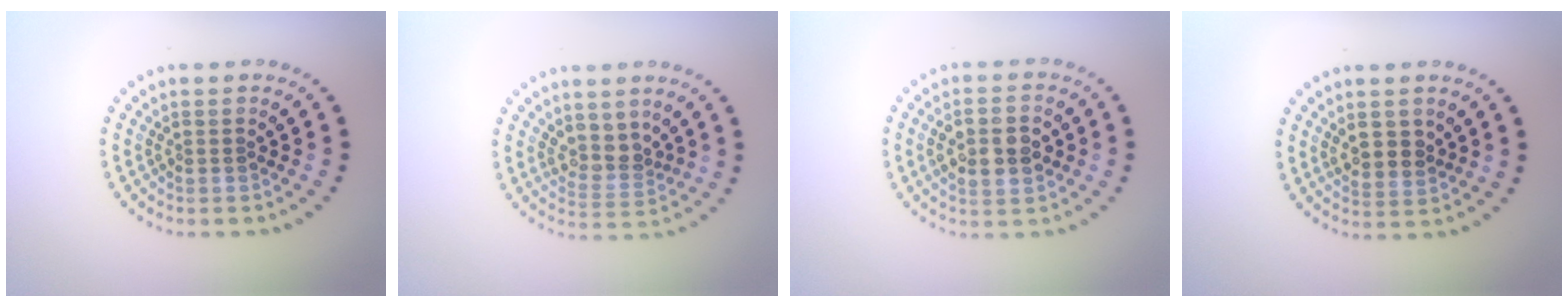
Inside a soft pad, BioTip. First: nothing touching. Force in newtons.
{"total": 2.6, "press": 2.0, "slide": 1.6}
{"total": 4.2, "press": 4.2, "slide": 0.4}
{"total": 2.4, "press": 2.3, "slide": 0.7}